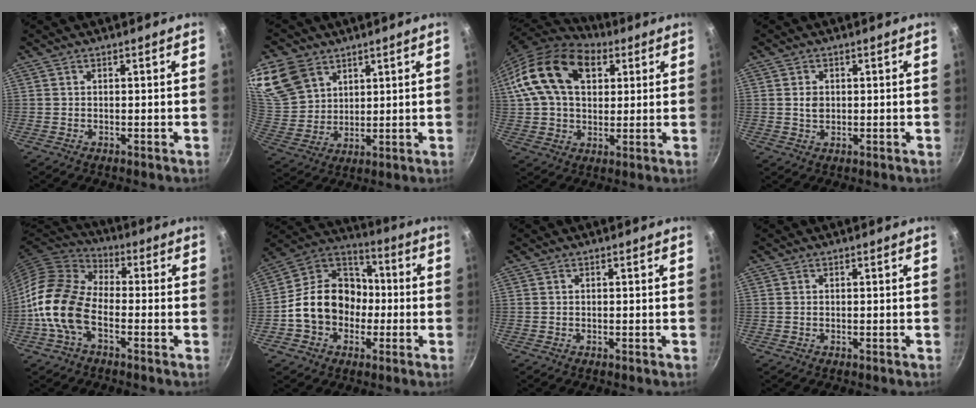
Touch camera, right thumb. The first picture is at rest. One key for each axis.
{"total": 14.3, "fx": 7.9, "fy": 10.3, "fz": 6.1, "tx": -0.113, "ty": -0.023, "tz": 0.167}
{"total": 18.9, "fx": 6.6, "fy": 12.4, "fz": 12.7, "tx": -0.206, "ty": 0.006, "tz": 0.106}
{"total": 2.6, "fx": 0.3, "fy": 2.0, "fz": 1.6, "tx": -0.021, "ty": 0.000, "tz": 0.006}
{"total": 14.3, "fx": -4.0, "fy": 8.5, "fz": 10.7, "tx": -0.188, "ty": 0.036, "tz": -0.100}
{"total": 19.8, "fx": -2.4, "fy": 16.1, "fz": 11.2, "tx": -0.165, "ty": 0.058, "tz": -0.043}
{"total": 0.0}
{"total": 0.0}